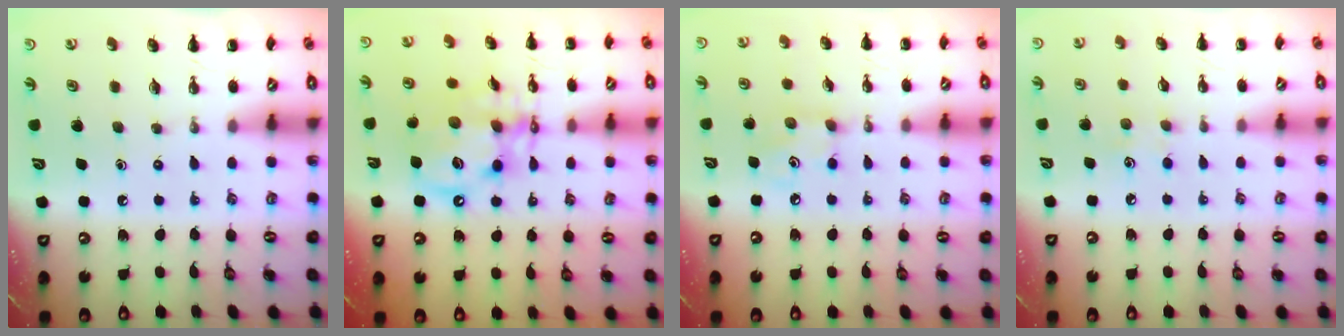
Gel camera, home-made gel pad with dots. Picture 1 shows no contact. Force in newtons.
{"total": 13.2, "press": 12.9, "slide": 2.4}
{"total": 3.4, "press": 3.3, "slide": 0.6}
{"total": 5.2, "press": 5.1, "slide": 1.1}